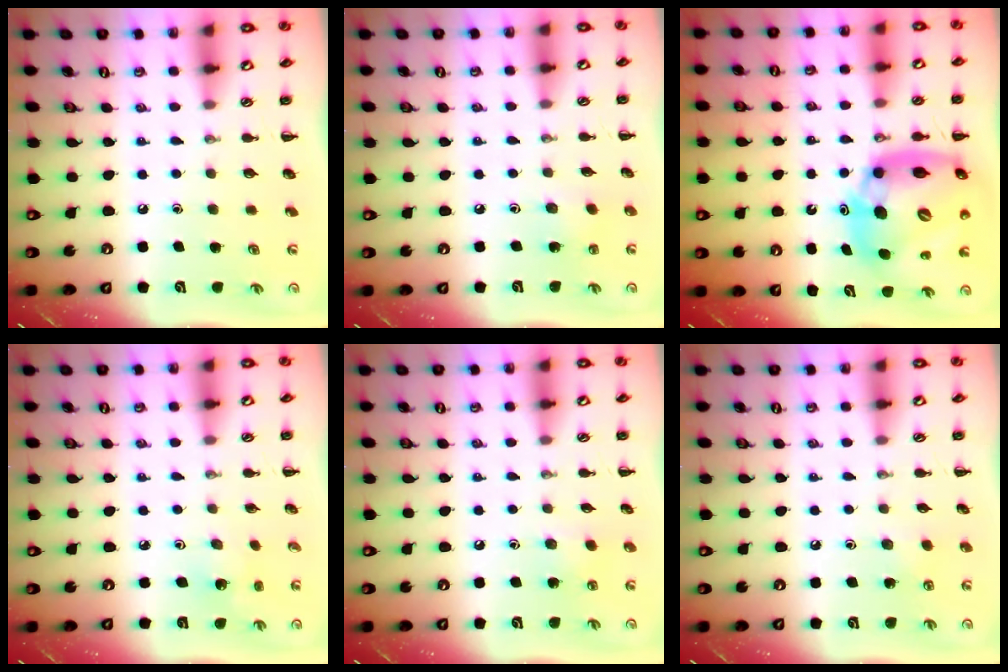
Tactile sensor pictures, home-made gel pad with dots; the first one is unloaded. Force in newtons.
{"total": 2.4, "press": 2.2, "slide": 0.8}
{"total": 17.5, "press": 16.7, "slide": 5.2}
{"total": 1.4, "press": 1.2, "slide": 0.6}
{"total": 6.3, "press": 6.1, "slide": 1.6}
{"total": 3.0, "press": 2.9, "slide": 0.8}